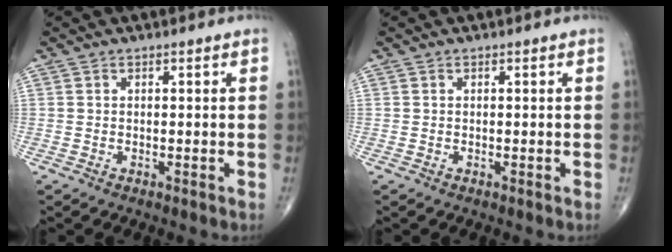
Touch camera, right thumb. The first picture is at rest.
{"total": 0.0}